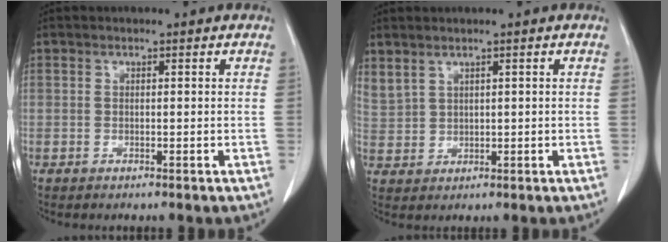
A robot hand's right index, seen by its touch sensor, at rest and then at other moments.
{"total": 4.3, "force": [3.0, 2.5, 1.6], "torque": [-0.044, 0.008, 0.079]}